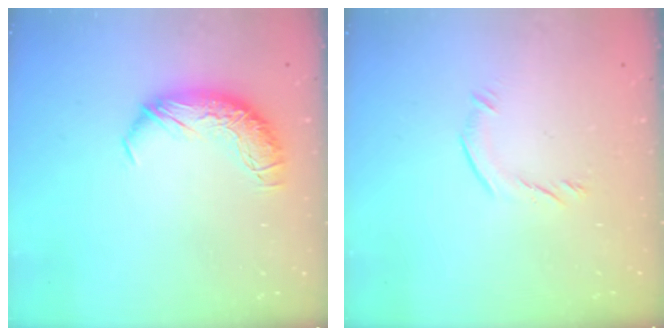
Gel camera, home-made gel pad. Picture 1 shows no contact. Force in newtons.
{"total": 5.2, "press": 5.0, "slide": 1.4}